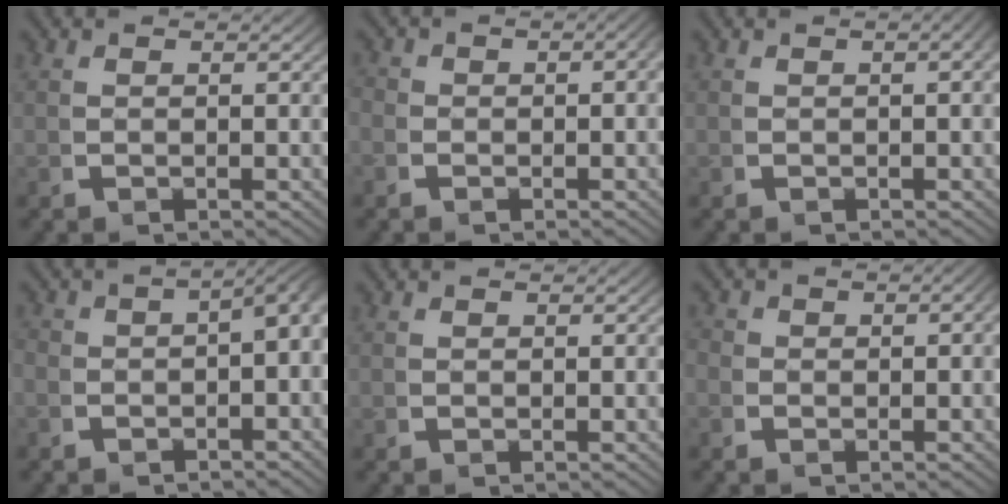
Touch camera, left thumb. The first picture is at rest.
{"total": 1.9, "force": [-0.6, 1.4, 1.1], "torque": [-0.012, -0.003, -0.019]}
{"total": 1.4, "force": [-0.2, 0.5, 1.3], "torque": [-0.017, 0.006, -0.004]}
{"total": 4.1, "force": [-0.9, 2.4, 3.2], "torque": [-0.039, -0.004, -0.019]}
{"total": 0.0}
{"total": 1.6, "force": [-0.6, 1.2, 0.7], "torque": [-0.007, -0.003, -0.019]}